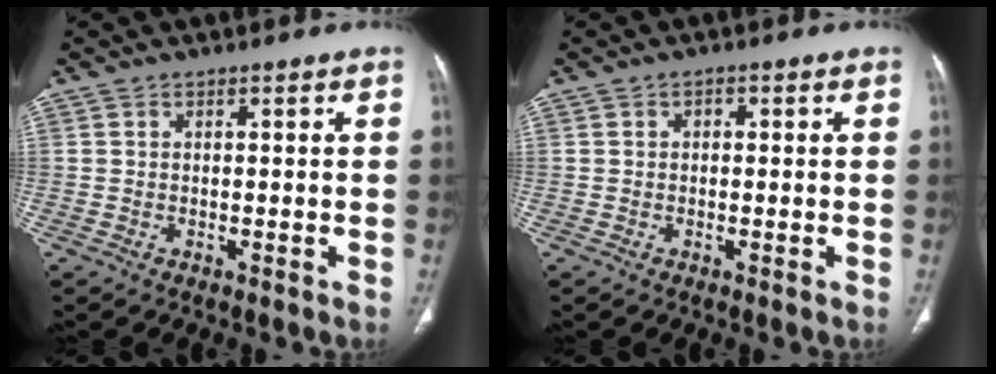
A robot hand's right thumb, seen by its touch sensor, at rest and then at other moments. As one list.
[{"total": 1.2, "force": [0.3, 0.9, 0.8], "torque": [-0.010, 0.004, 0.005]}]